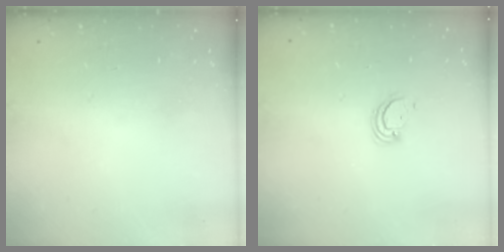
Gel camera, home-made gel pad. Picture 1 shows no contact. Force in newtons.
{"total": 2.9, "press": 2.8, "slide": 0.2}